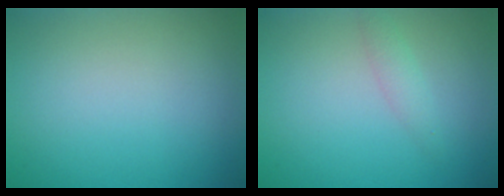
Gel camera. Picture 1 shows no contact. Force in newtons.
{"total": 1.3, "press": 1.3, "slide": 0.1}